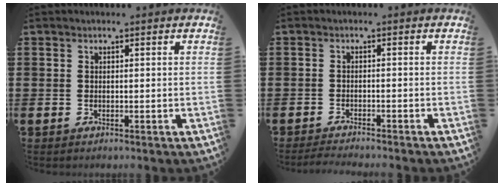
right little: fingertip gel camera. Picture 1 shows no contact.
{"total": 1.5, "force": [-1.5, -0.1, 0.5], "torque": [-0.007, 0.003, -0.029]}